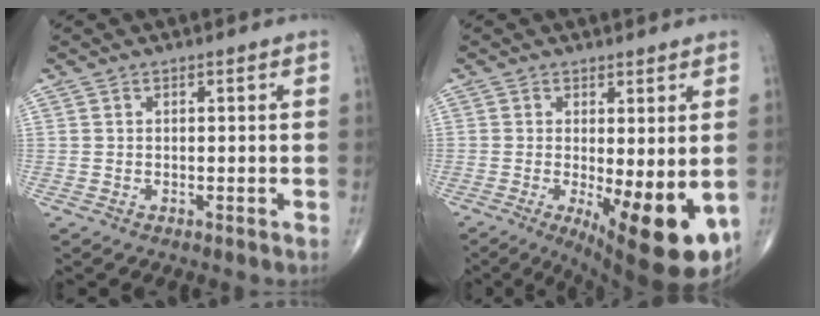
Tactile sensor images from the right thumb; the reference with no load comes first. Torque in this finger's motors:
{"motor_torque": [0.19, 1.28, 0.26, -0.10, 0.11]}